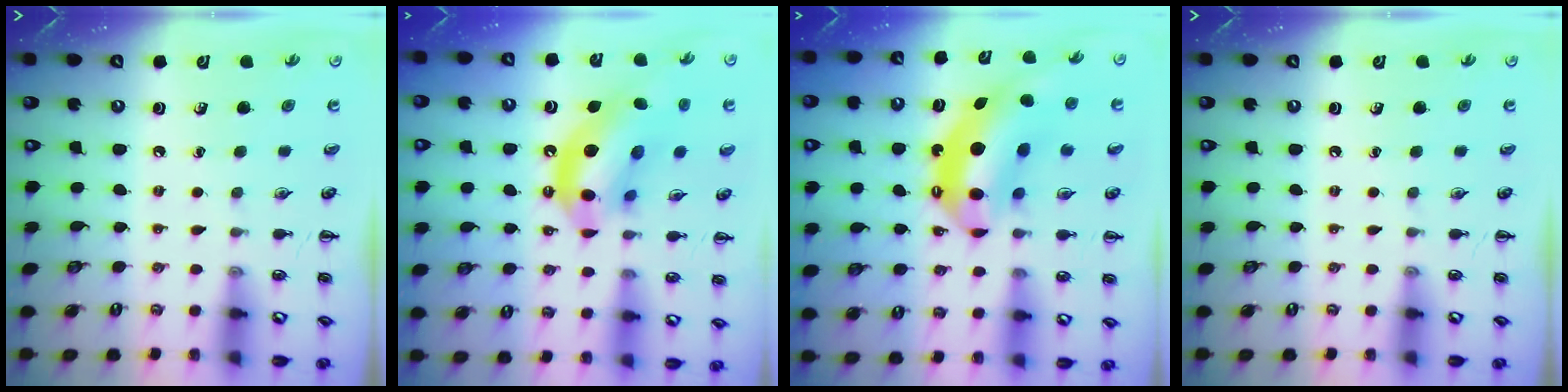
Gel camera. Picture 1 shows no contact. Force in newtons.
{"total": 16.0, "press": 15.6, "slide": 3.6}
{"total": 13.6, "press": 13.1, "slide": 3.7}
{"total": 0.0}